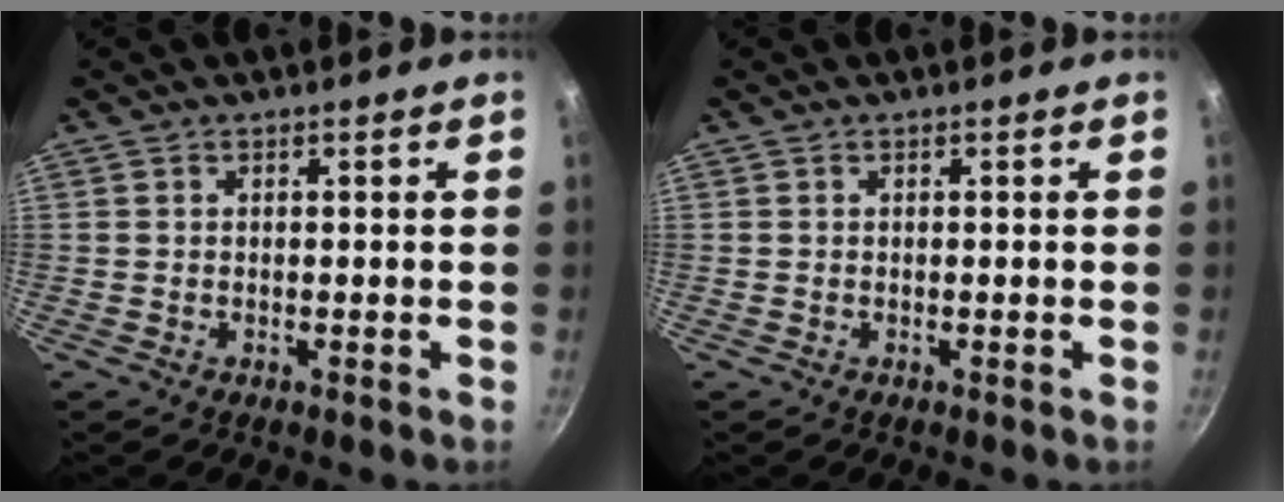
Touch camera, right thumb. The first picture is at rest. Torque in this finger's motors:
{"motor_torque": [-0.19, 0.19, -0.09, -0.16, 0.00]}